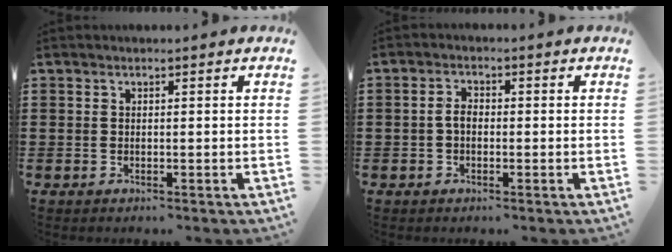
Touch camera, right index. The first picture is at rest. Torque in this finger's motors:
{"motor_torque": [0.37, -0.28, 0.11, 0.05]}